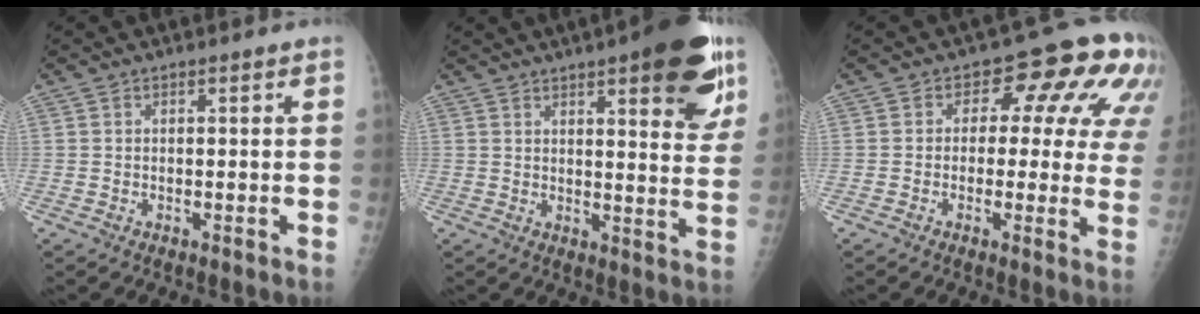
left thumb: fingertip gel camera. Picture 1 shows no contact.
{"total": 16.9, "force": [9.0, 5.0, 13.4], "torque": [-0.137, -0.037, 0.112]}
{"total": 14.0, "force": [4.1, 7.9, 10.8], "torque": [-0.074, 0.011, 0.035]}